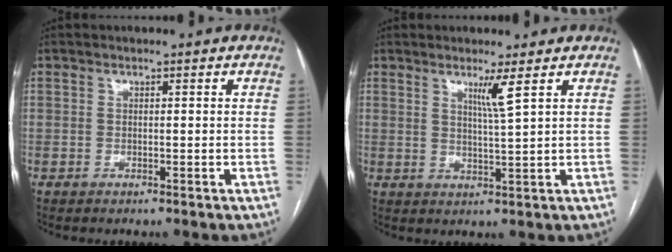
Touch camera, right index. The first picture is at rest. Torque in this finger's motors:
{"motor_torque": [0.23, 0.14, 0.06, 0.04]}